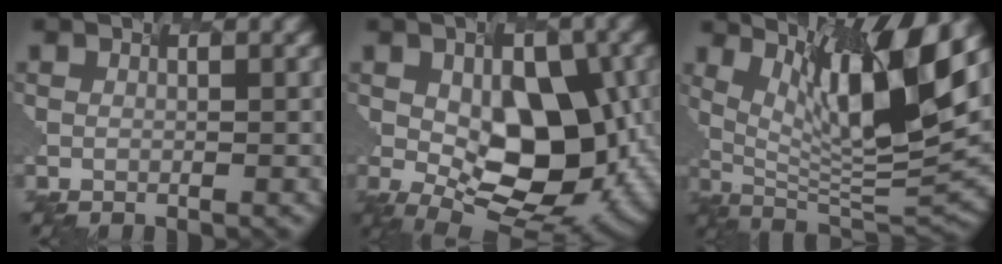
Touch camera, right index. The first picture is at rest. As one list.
[{"total": 10.9, "force": [-1.1, 6.0, 9.0], "torque": [-0.134, -0.004, -0.006]}, {"total": 11.2, "force": [4.6, 2.5, 9.9], "torque": [-0.175, -0.005, 0.101]}]